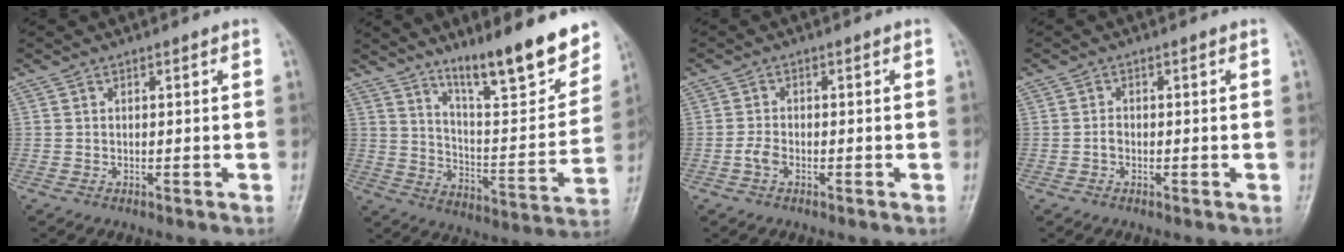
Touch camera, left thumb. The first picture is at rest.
{"total": 18.4, "force": [13.2, 3.9, 12.2], "torque": [-0.142, -0.081, 0.213]}
{"total": 2.0, "force": [-1.0, 1.1, 1.3], "torque": [-0.027, 0.005, -0.023]}
{"total": 1.1, "force": [-0.5, 0.7, 0.6], "torque": [-0.004, 0.004, -0.012]}